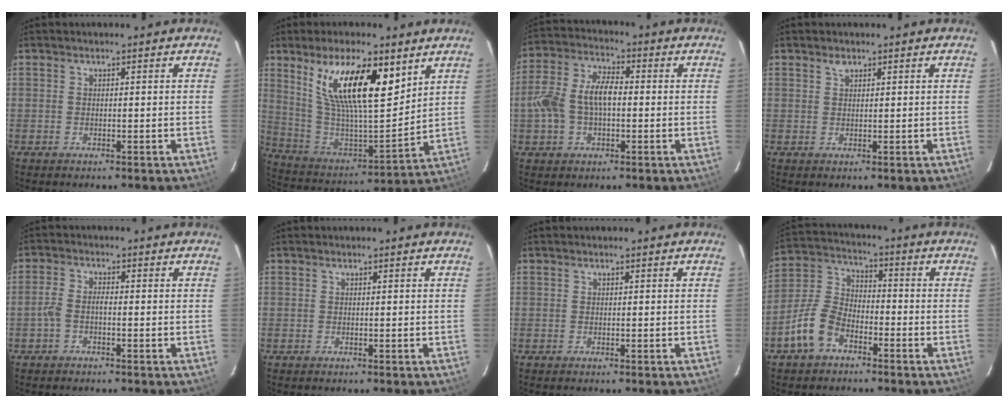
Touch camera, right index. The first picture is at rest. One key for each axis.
{"total": 19.6, "fx": 10.2, "fy": 6.3, "fz": 15.5, "tx": -0.279, "ty": 0.005, "tz": 0.197}
{"total": 10.2, "fx": -0.9, "fy": 5.9, "fz": 8.3, "tx": -0.175, "ty": 0.020, "tz": -0.016}
{"total": 1.1, "fx": 0.8, "fy": 0.6, "fz": 0.5, "tx": -0.007, "ty": 0.002, "tz": 0.015}
{"total": 2.6, "fx": -1.3, "fy": 0.9, "fz": 2.1, "tx": -0.051, "ty": 0.007, "tz": -0.030}
{"total": 0.0}
{"total": 0.0}
{"total": 9.3, "fx": -5.5, "fy": 5.3, "fz": 5.3, "tx": -0.122, "ty": 0.021, "tz": -0.110}